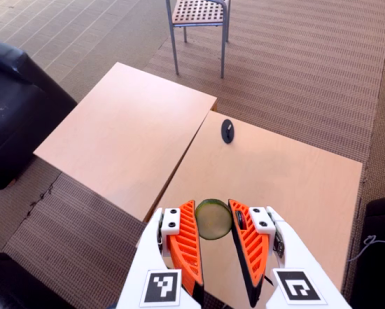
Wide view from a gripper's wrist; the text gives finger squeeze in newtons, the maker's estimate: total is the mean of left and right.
{"total": 10.2, "left": 10.2, "right": 10.1}